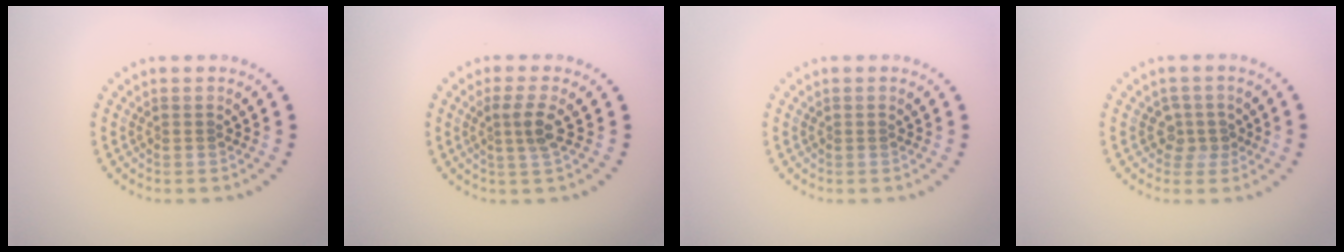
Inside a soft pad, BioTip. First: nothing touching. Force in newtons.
{"total": 2.4, "press": 1.8, "slide": 1.5}
{"total": 0.0}
{"total": 1.9, "press": 1.4, "slide": 1.2}